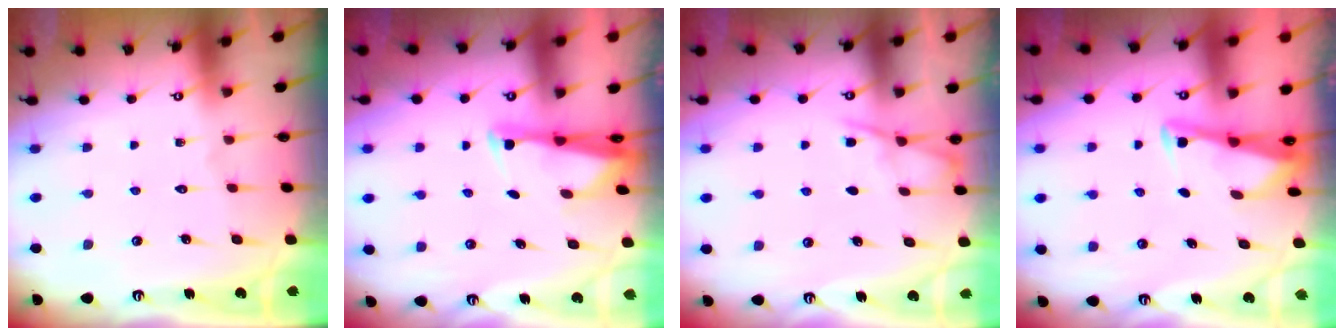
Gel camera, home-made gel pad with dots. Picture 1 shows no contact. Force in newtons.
{"total": 2.7, "press": 2.6, "slide": 0.8}
{"total": 4.4, "press": 4.4, "slide": 0.5}
{"total": 2.8, "press": 2.8, "slide": 0.3}